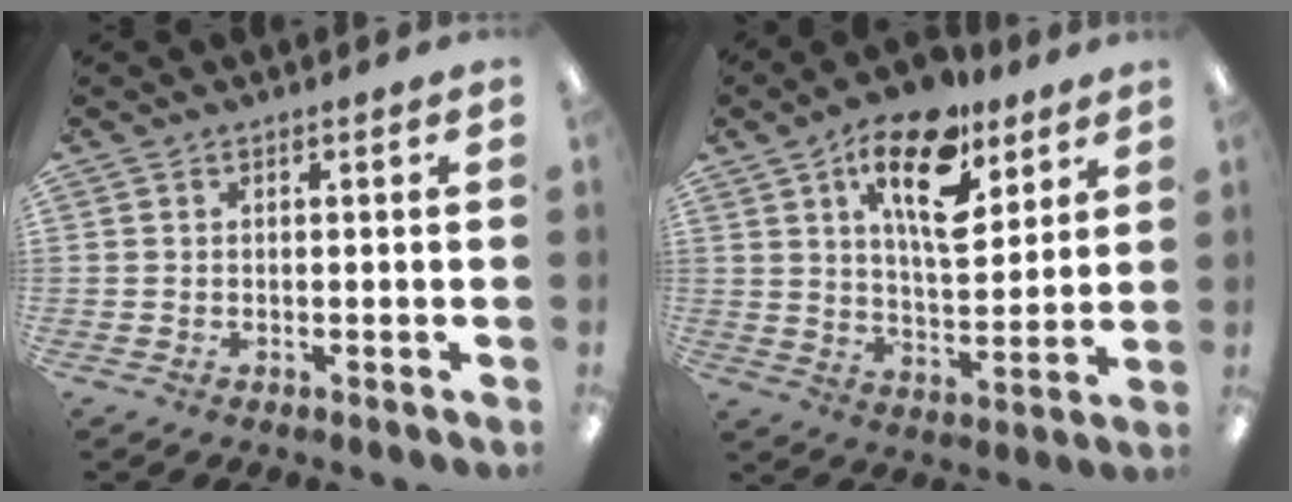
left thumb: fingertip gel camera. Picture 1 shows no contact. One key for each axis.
{"total": 17.8, "fx": 10.4, "fy": 8.1, "fz": 12.0, "tx": -0.178, "ty": -0.045, "tz": 0.171}